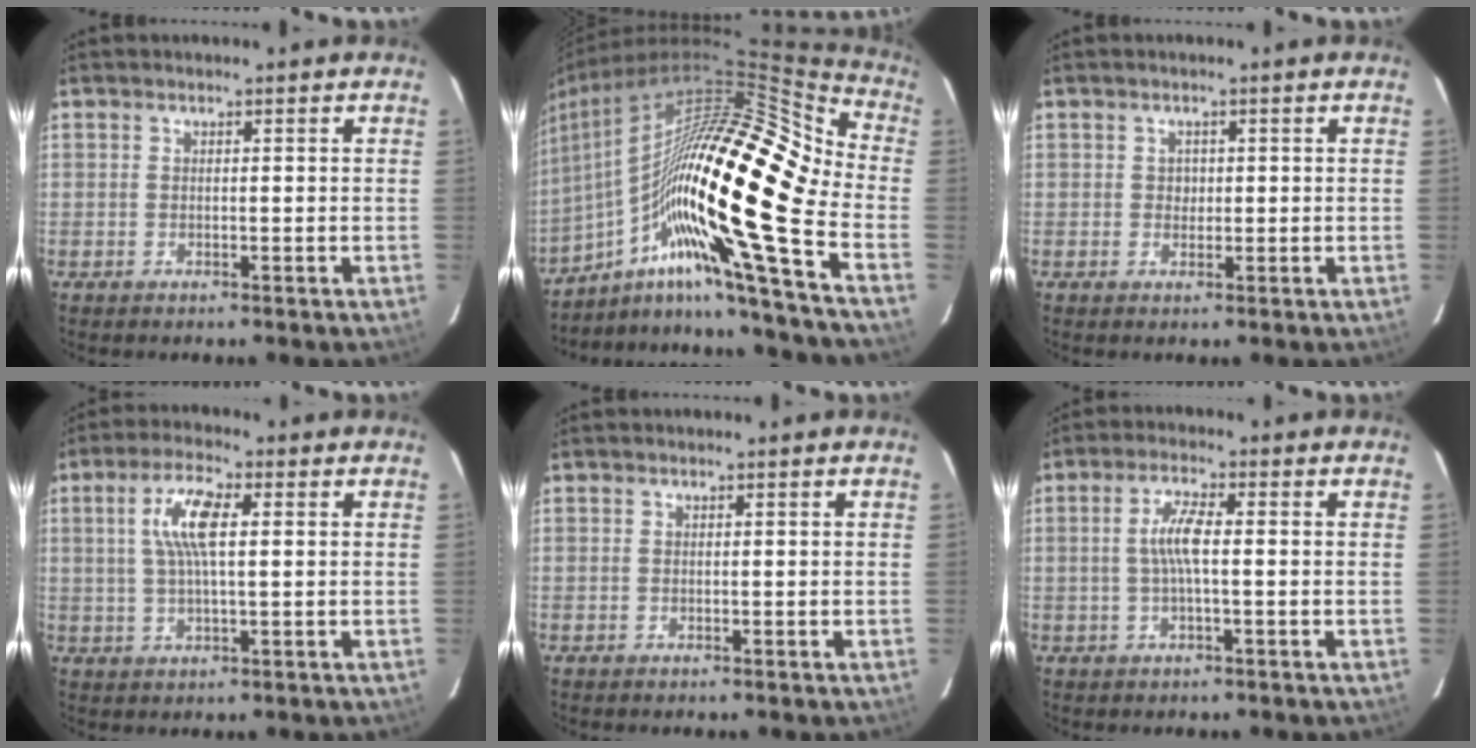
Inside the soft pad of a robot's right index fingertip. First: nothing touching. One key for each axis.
{"total": 28.9, "fx": -6.1, "fy": 5.5, "fz": 27.8, "tx": -0.475, "ty": -0.054, "tz": -0.127}
{"total": 1.3, "fx": 0.1, "fy": 1.3, "fz": 0.2, "tx": -0.001, "ty": 0.004, "tz": 0.002}
{"total": 7.7, "fx": 1.7, "fy": 2.1, "fz": 7.2, "tx": -0.141, "ty": 0.012, "tz": 0.032}
{"total": 0.0}
{"total": 4.6, "fx": -0.2, "fy": 0.5, "fz": 4.6, "tx": -0.090, "ty": 0.005, "tz": -0.002}